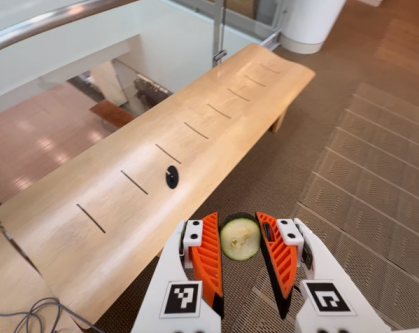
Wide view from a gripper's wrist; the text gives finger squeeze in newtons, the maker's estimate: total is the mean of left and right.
{"total": 8.5, "left": 8.5, "right": 8.5}